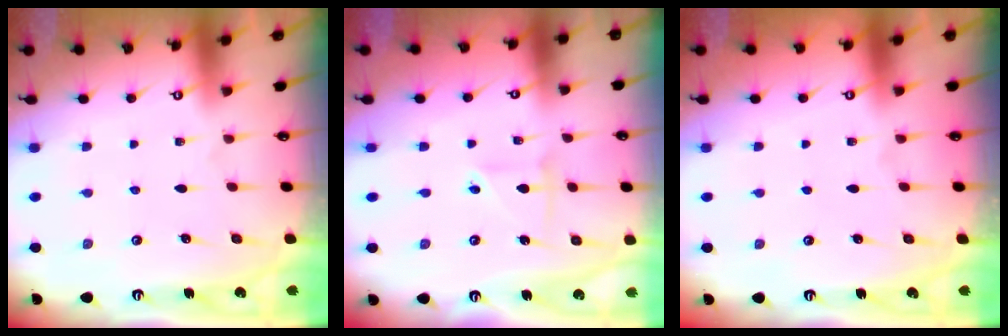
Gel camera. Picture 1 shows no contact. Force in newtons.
{"total": 2.8, "press": 2.7, "slide": 0.6}
{"total": 0.0}